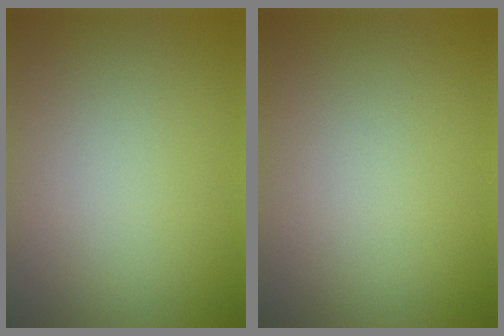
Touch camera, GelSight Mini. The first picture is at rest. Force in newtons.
{"total": 0.0}